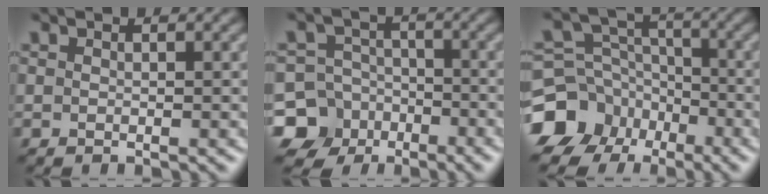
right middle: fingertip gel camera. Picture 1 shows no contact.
{"total": 9.7, "force": [-5.5, 7.8, 1.7], "torque": [-0.029, -0.027, -0.126]}
{"total": 11.0, "force": [-6.7, 8.4, 2.4], "torque": [-0.062, -0.021, -0.133]}